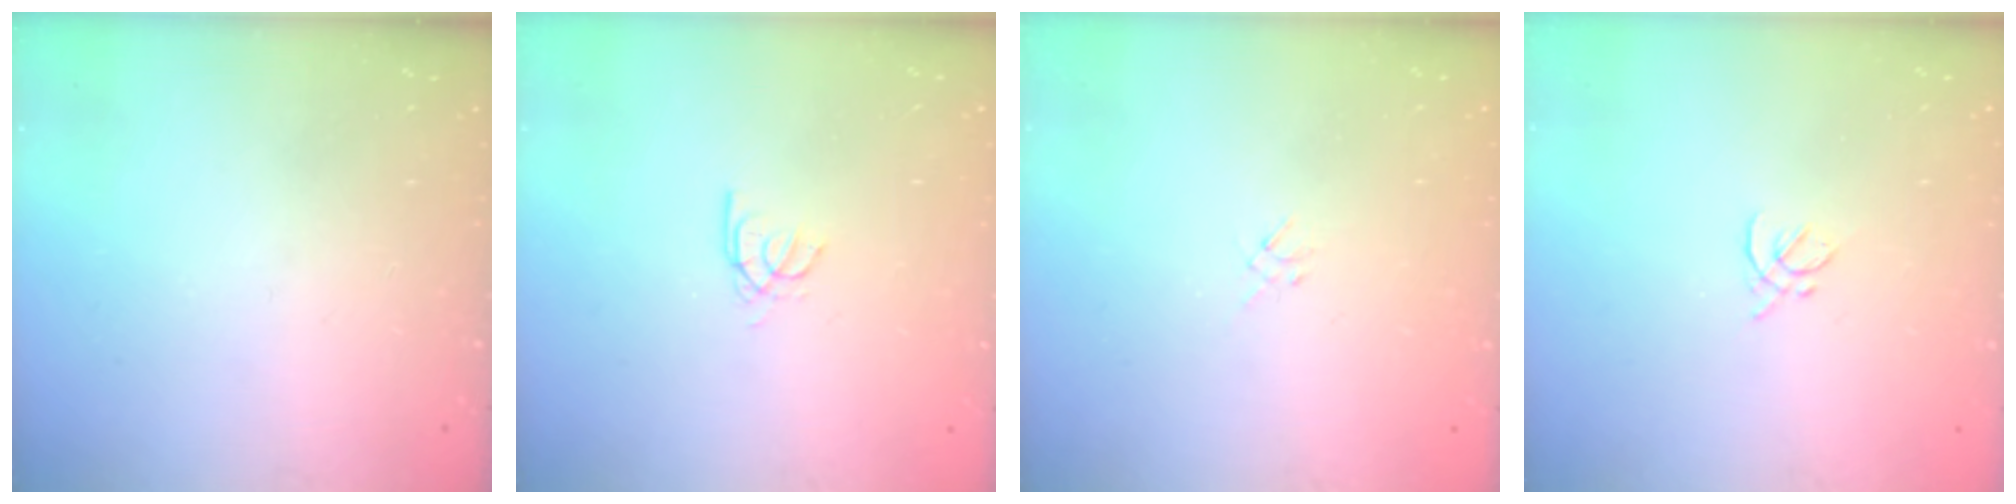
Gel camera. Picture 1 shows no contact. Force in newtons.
{"total": 2.4, "press": 2.4, "slide": 0.3}
{"total": 1.3, "press": 1.2, "slide": 0.5}
{"total": 2.0, "press": 1.9, "slide": 0.7}